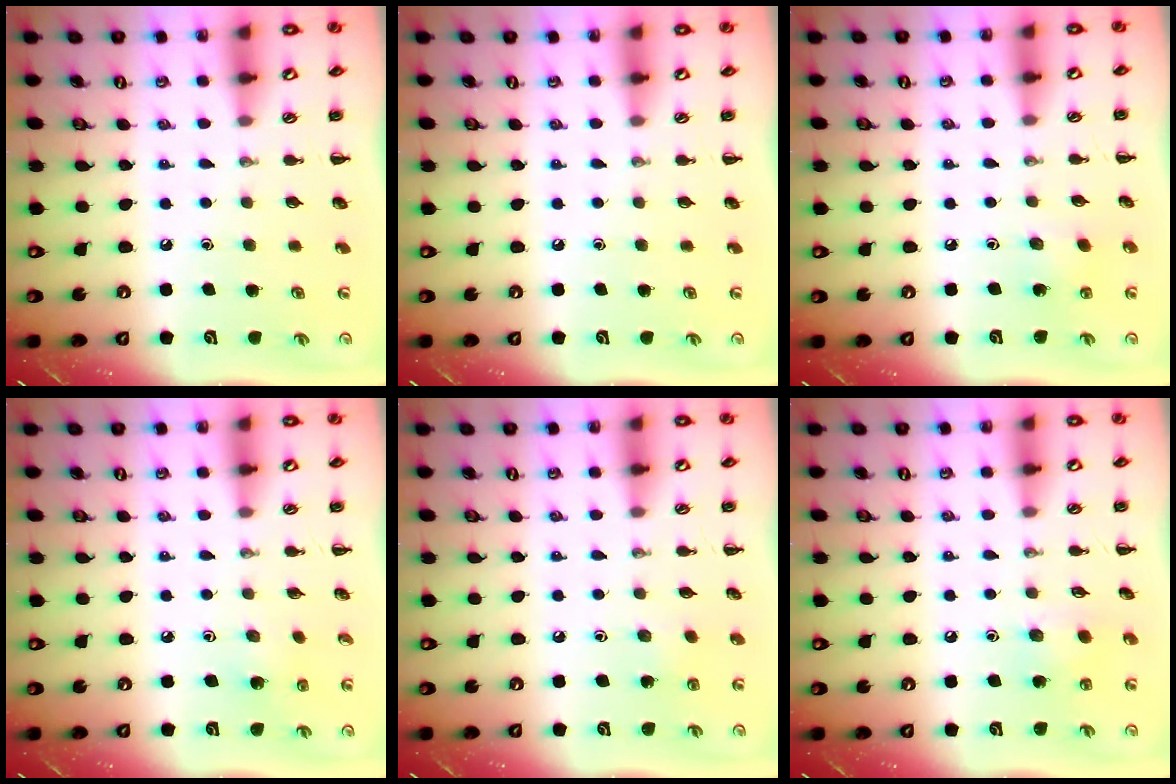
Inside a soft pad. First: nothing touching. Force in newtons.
{"total": 0.0}
{"total": 2.8, "press": 2.7, "slide": 0.8}
{"total": 2.6, "press": 2.4, "slide": 0.8}
{"total": 4.4, "press": 4.2, "slide": 1.5}
{"total": 5.3, "press": 5.2, "slide": 0.8}